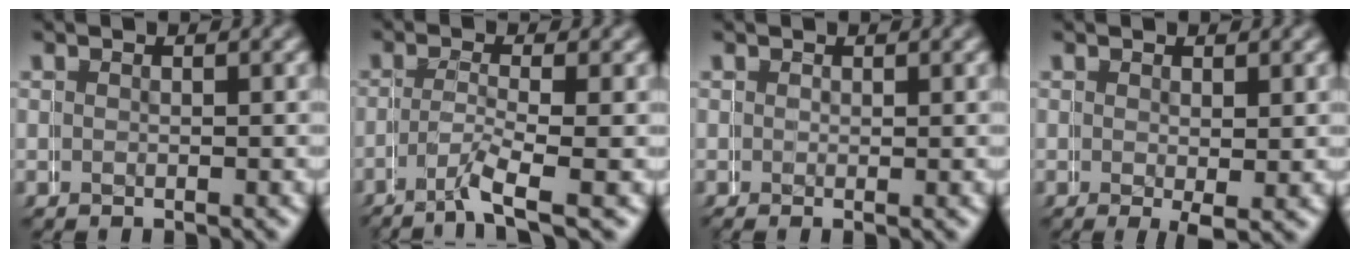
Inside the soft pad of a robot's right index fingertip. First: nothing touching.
{"total": 4.2, "force": [-2.8, 0.8, 3.0], "torque": [-0.058, -0.010, -0.047]}
{"total": 0.0}
{"total": 1.3, "force": [0.0, 0.2, 1.3], "torque": [-0.016, -0.010, 0.003]}